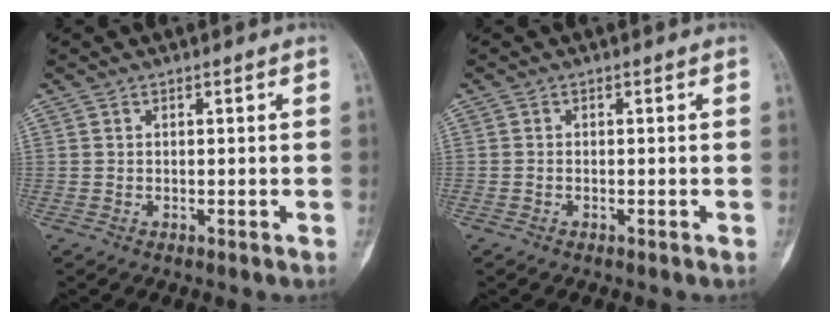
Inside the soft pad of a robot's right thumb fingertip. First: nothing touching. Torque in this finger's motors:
{"motor_torque": [-0.12, -0.13, 0.28, -0.06, 0.04]}